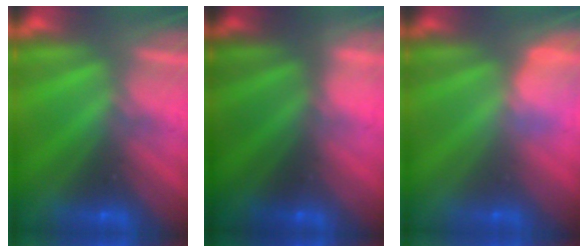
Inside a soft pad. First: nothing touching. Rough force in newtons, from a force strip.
{"total": 2.1}
{"total": 2.8}